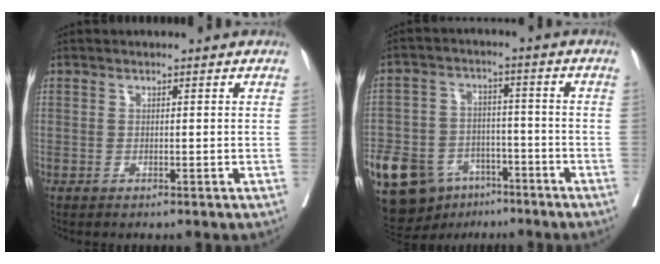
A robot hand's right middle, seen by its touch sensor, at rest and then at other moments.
{"total": 16.2, "force": [-9.3, 10.6, 8.0], "torque": [-0.180, 0.012, -0.150]}